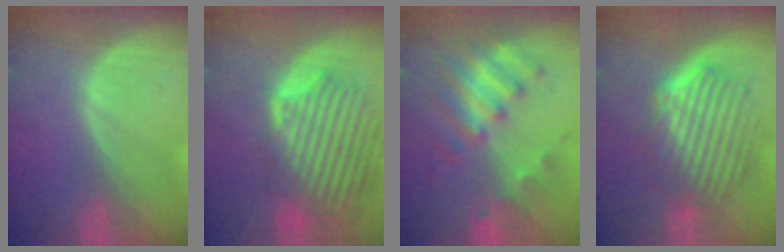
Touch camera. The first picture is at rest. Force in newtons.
{"total": 10.9, "press": 10.5, "slide": 2.9}
{"total": 8.2, "press": 7.3, "slide": 3.8}
{"total": 9.4, "press": 8.4, "slide": 4.4}